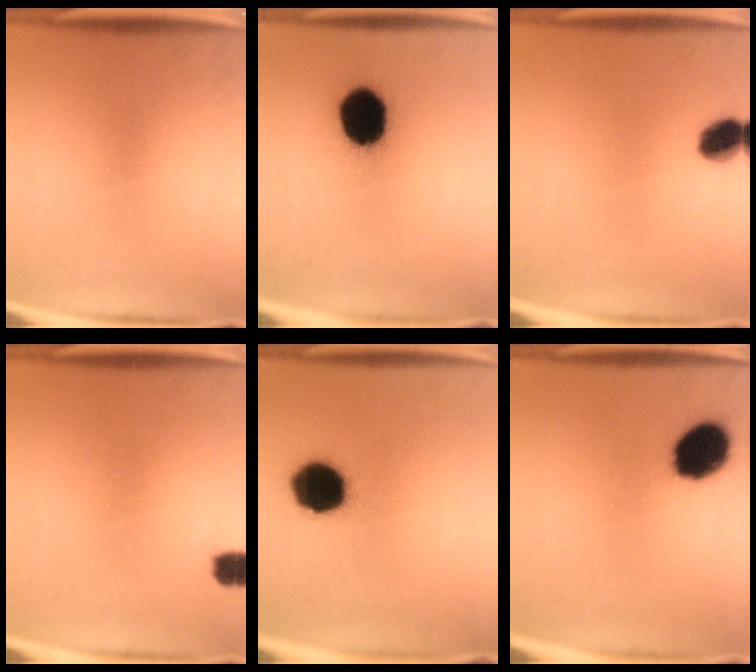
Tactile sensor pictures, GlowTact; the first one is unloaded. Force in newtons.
{"total": 17.3}
{"total": 6.4}
{"total": 2.2}
{"total": 16.0}
{"total": 13.4}